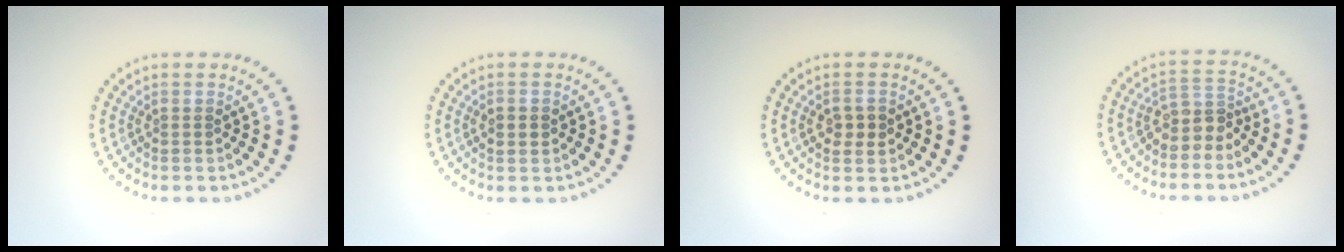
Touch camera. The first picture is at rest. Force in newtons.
{"total": 1.8, "press": 1.8, "slide": 0.2}
{"total": 2.0, "press": 2.0, "slide": 0.0}
{"total": 2.6, "press": 2.0, "slide": 1.7}